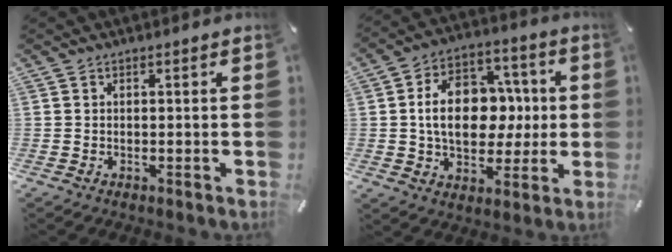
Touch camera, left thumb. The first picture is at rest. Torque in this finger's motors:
{"motor_torque": [1.73, 2.98, 1.14, -0.73, 0.47]}